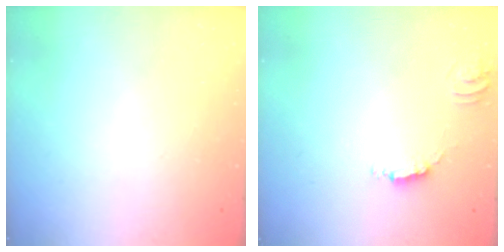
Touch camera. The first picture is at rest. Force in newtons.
{"total": 2.2, "press": 2.2, "slide": 0.1}